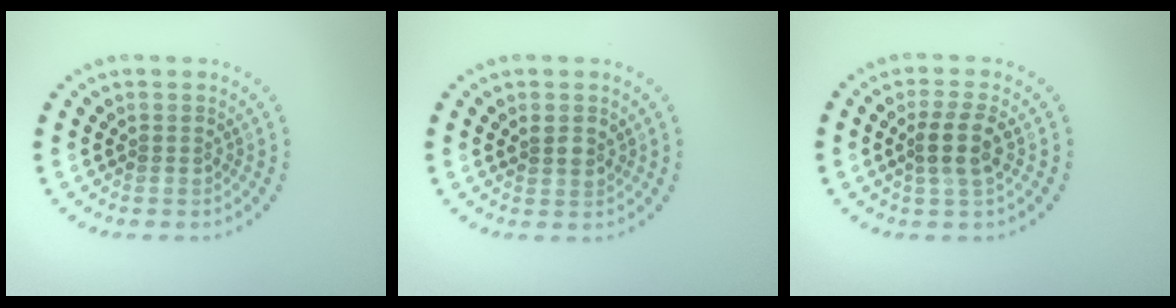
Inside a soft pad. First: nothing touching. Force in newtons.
{"total": 1.5, "press": 1.3, "slide": 0.6}
{"total": 2.5, "press": 2.3, "slide": 1.1}